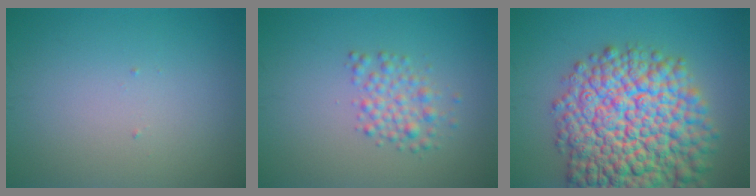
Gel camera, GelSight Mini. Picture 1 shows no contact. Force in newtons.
{"total": 2.4, "press": 2.4, "slide": 0.1}
{"total": 15.4, "press": 15.4, "slide": 0.6}